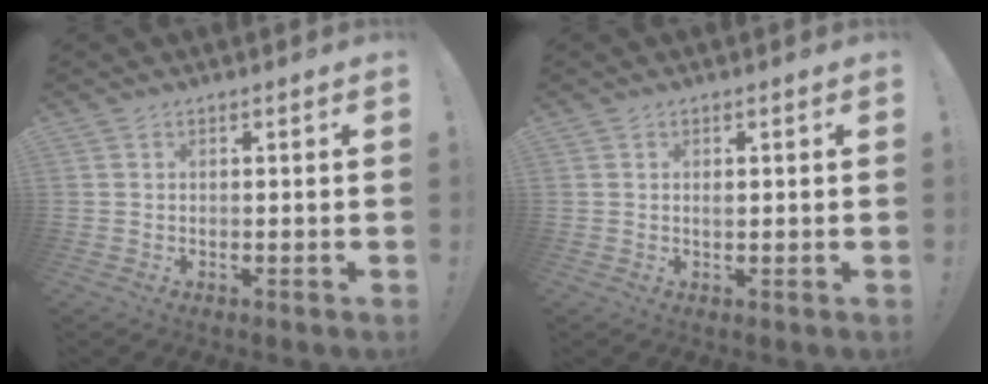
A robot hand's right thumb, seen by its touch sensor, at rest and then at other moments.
{"total": 0.7, "force": [0.2, 0.5, 0.5], "torque": [-0.004, -0.001, 0.002]}